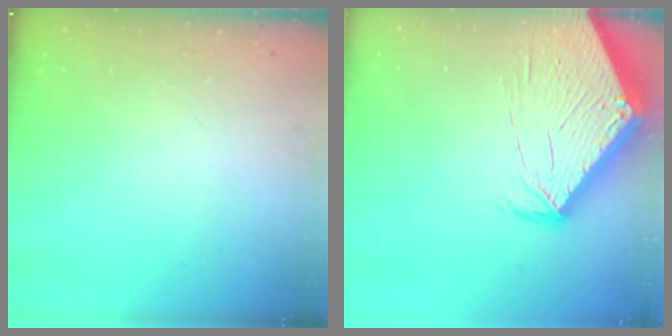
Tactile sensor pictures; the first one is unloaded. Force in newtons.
{"total": 8.7, "press": 8.6, "slide": 0.7}